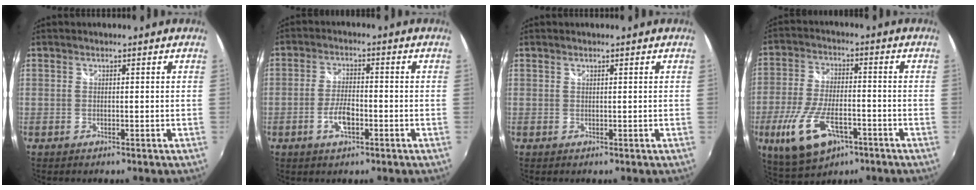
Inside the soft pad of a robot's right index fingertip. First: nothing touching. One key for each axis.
{"total": 5.1, "fx": -2.2, "fy": 2.0, "fz": 4.2, "tx": -0.088, "ty": 0.004, "tz": -0.038}
{"total": 0.0}
{"total": 14.4, "fx": -6.6, "fy": 6.6, "fz": 10.9, "tx": -0.235, "ty": -0.025, "tz": -0.114}